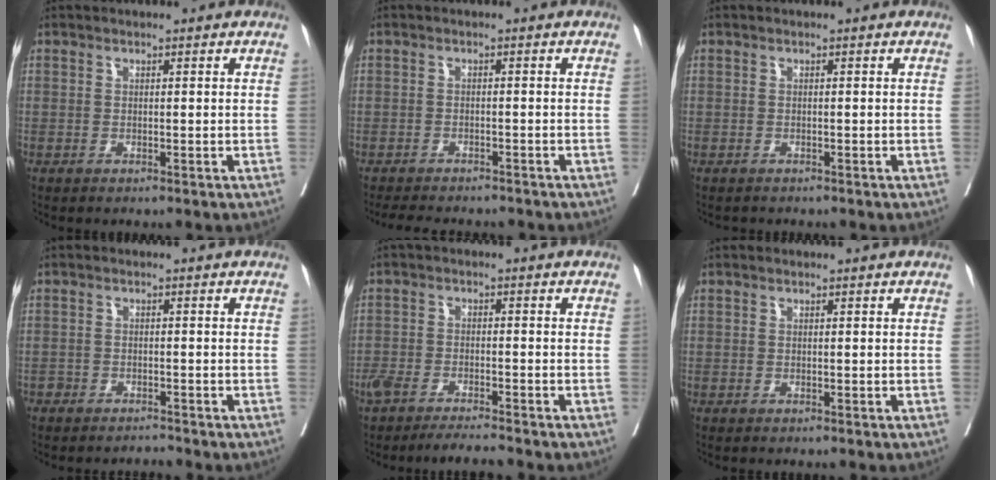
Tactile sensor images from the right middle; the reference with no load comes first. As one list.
[{"total": 7.9, "force": [-7.1, 2.2, 2.6], "torque": [-0.033, -0.006, -0.096]}, {"total": 1.0, "force": [-0.9, 0.4, 0.1], "torque": [-0.009, -0.002, -0.016]}, {"total": 1.6, "force": [-1.6, 0.2, -0.3], "torque": [0.011, -0.005, -0.027]}, {"total": 5.9, "force": [-5.4, 0.2, 2.5], "torque": [-0.039, -0.009, -0.091]}, {"total": 0.0}]